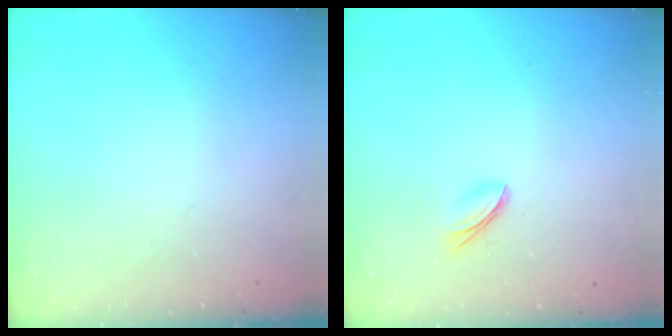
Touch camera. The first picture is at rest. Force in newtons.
{"total": 3.7, "press": 3.7, "slide": 0.7}